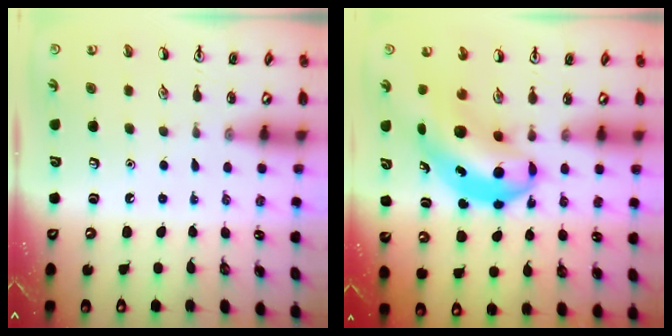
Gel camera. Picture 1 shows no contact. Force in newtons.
{"total": 8.4, "press": 8.2, "slide": 1.8}